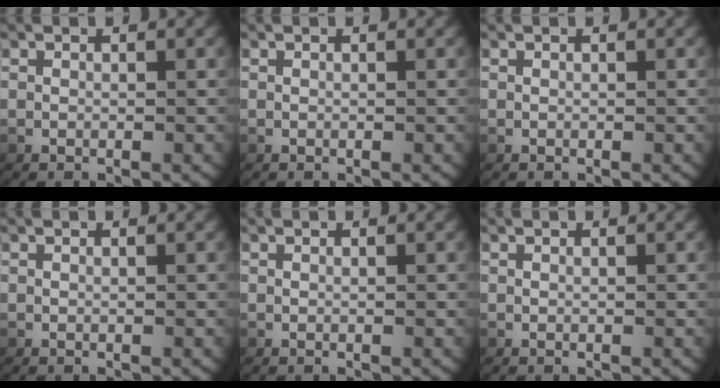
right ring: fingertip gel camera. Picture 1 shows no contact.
{"total": 0.0}
{"total": 0.0}
{"total": 0.0}
{"total": 0.0}
{"total": 0.0}